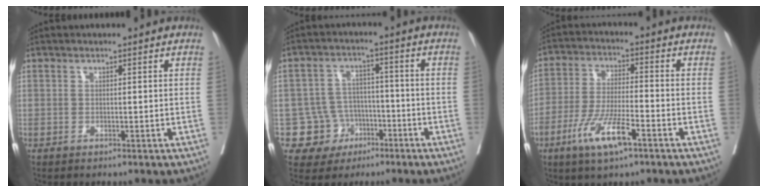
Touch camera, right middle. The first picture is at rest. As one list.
[{"total": 7.1, "force": [-3.0, 6.4, 0.8], "torque": [-0.010, 0.013, -0.041]}, {"total": 9.4, "force": [-5.0, 1.8, 7.7], "torque": [-0.157, -0.011, -0.093]}]